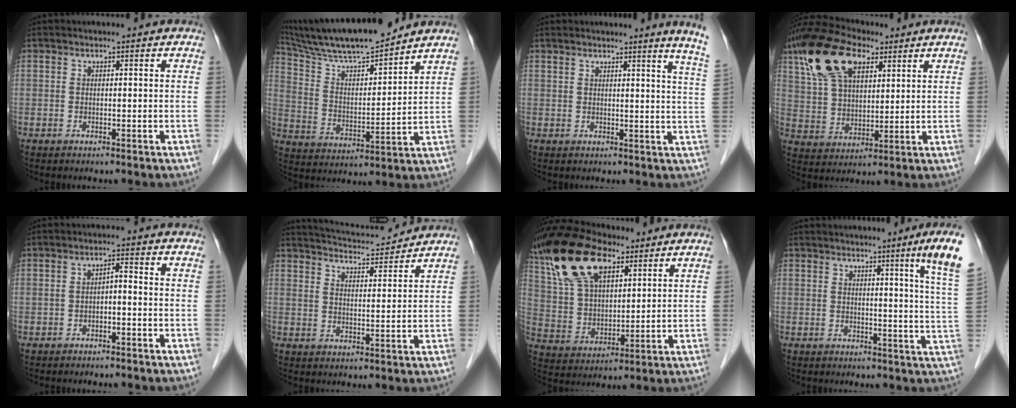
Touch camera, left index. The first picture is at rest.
{"total": 15.4, "force": [13.8, 1.1, 6.7], "torque": [-0.128, 0.005, 0.250]}
{"total": 7.7, "force": [6.5, -1.5, 3.9], "torque": [-0.041, -0.049, 0.050]}
{"total": 13.7, "force": [7.5, 6.7, 9.2], "torque": [-0.202, 0.036, 0.145]}
{"total": 2.2, "force": [-1.0, 0.6, 1.9], "torque": [-0.033, 0.014, -0.014]}
{"total": 9.4, "force": [9.2, 0.3, 1.7], "torque": [-0.038, 0.011, 0.140]}
{"total": 15.5, "force": [9.3, 7.1, 10.2], "torque": [-0.222, 0.037, 0.180]}
{"total": 9.8, "force": [6.2, -1.8, 7.3], "torque": [-0.088, -0.033, 0.052]}